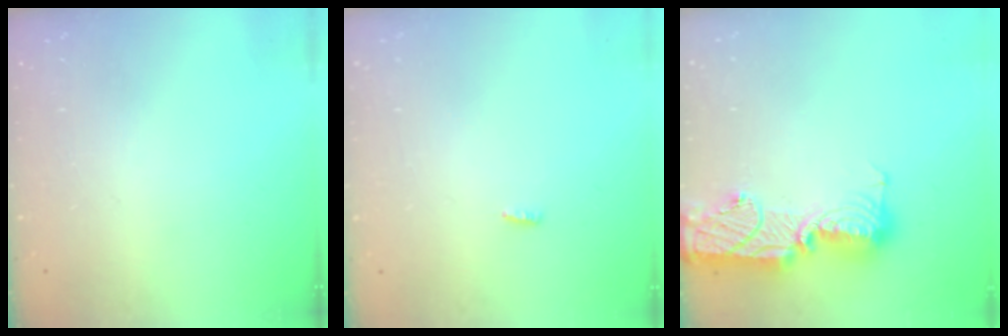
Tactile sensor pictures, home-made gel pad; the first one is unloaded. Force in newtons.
{"total": 2.3, "press": 2.1, "slide": 0.8}
{"total": 17.0, "press": 16.3, "slide": 4.7}